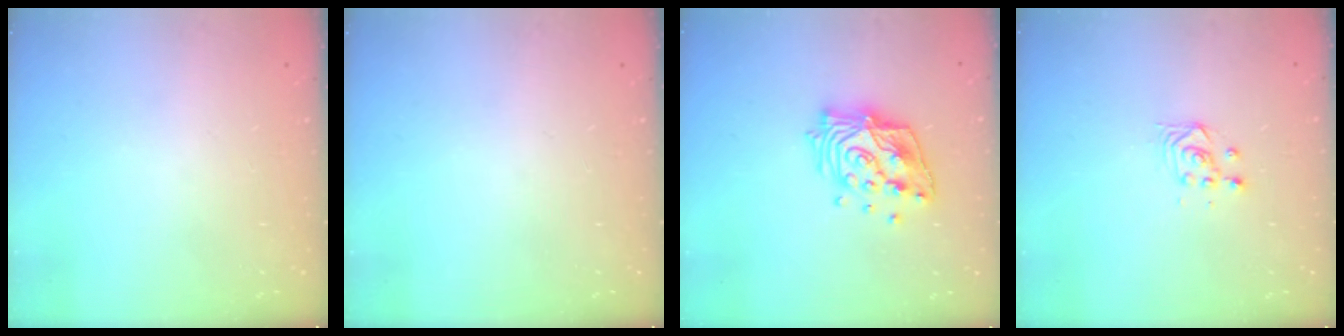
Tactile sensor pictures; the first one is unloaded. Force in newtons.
{"total": 0.0}
{"total": 15.5, "press": 15.5, "slide": 1.2}
{"total": 3.3, "press": 3.3, "slide": 0.3}